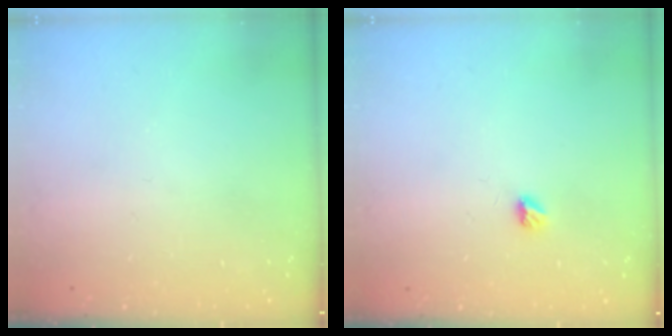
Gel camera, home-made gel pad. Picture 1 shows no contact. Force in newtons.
{"total": 3.3, "press": 3.3, "slide": 0.4}